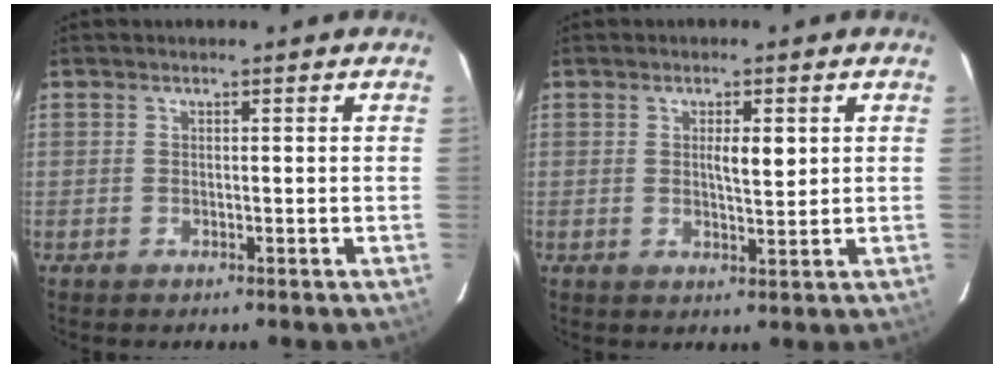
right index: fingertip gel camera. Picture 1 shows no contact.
{"total": 3.3, "force": [0.9, 0.8, 3.1], "torque": [-0.049, -0.002, 0.013]}